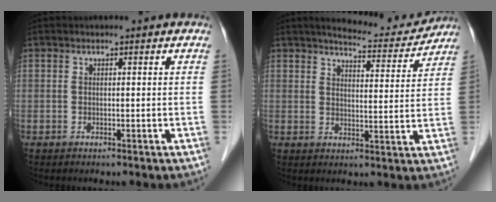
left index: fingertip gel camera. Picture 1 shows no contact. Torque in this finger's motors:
{"motor_torque": [0.20, -0.52, 0.06, 0.01]}